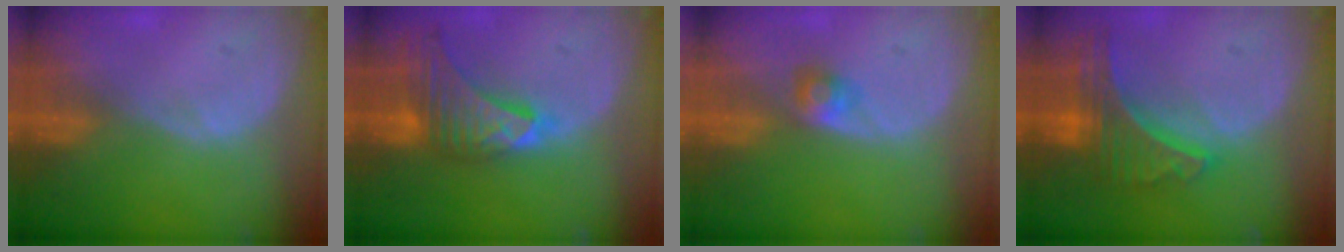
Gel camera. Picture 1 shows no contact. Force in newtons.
{"total": 9.3, "press": 8.3, "slide": 4.3}
{"total": 2.4, "press": 2.3, "slide": 0.9}
{"total": 8.9, "press": 7.7, "slide": 4.4}